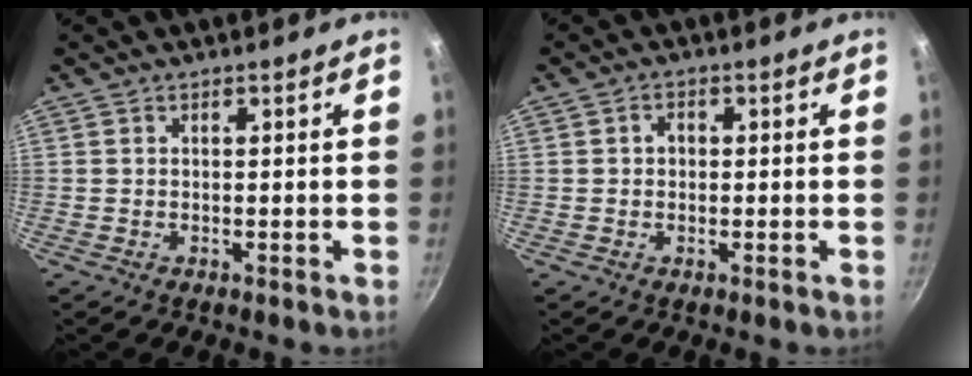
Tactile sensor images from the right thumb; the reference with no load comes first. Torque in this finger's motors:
{"motor_torque": [-0.28, 0.18, 0.02, 0.08, 0.00]}